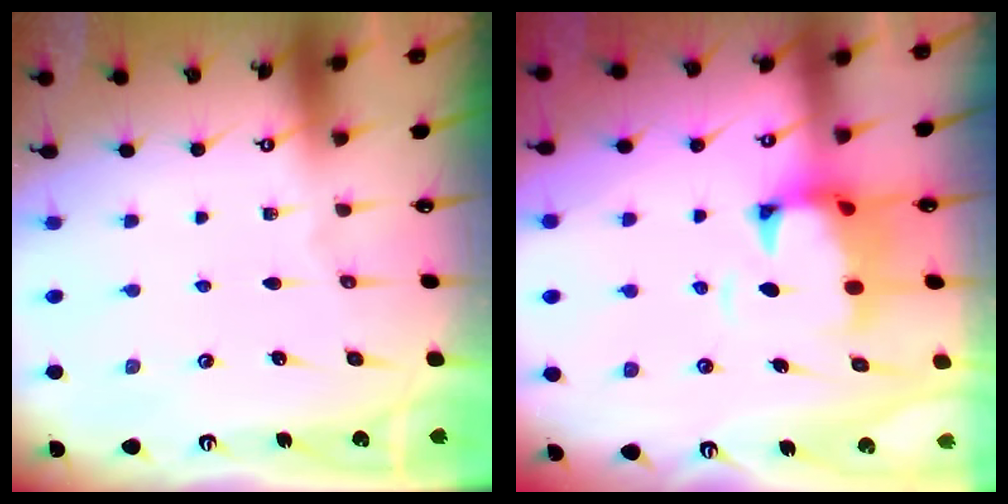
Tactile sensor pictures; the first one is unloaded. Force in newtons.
{"total": 2.8, "press": 2.4, "slide": 1.3}